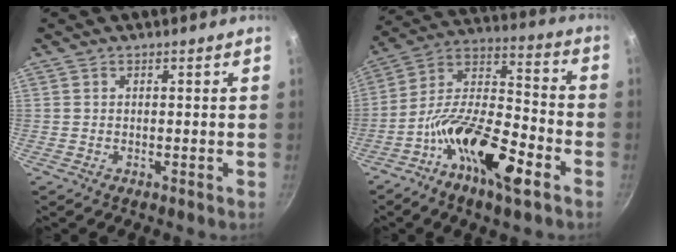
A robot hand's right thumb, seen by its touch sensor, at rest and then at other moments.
{"total": 18.5, "force": [-9.1, 6.7, 14.6], "torque": [-0.248, 0.059, -0.182]}